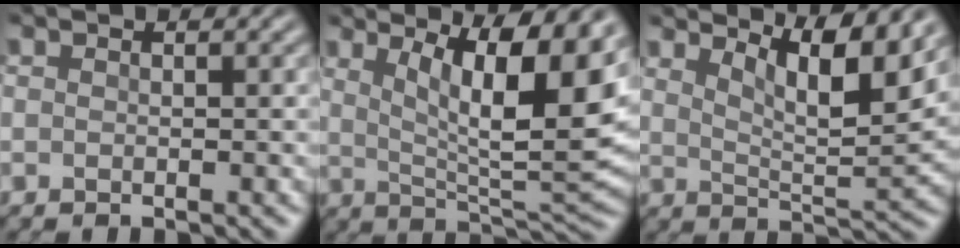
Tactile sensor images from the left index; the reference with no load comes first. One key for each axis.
{"total": 12.0, "fx": 4.3, "fy": 3.4, "fz": 10.6, "tx": -0.144, "ty": -0.011, "tz": 0.070}
{"total": 6.9, "fx": 4.4, "fy": 1.6, "fz": 5.0, "tx": -0.082, "ty": -0.006, "tz": 0.073}